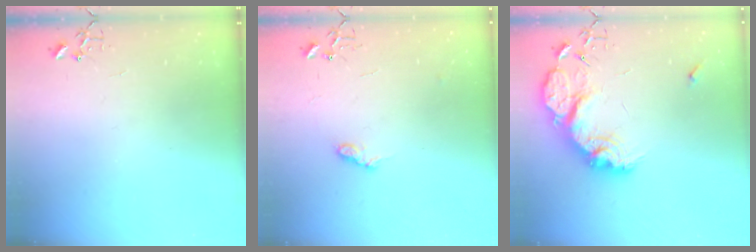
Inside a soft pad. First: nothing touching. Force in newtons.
{"total": 7.6, "press": 7.6, "slide": 0.5}
{"total": 19.6, "press": 19.6, "slide": 1.3}